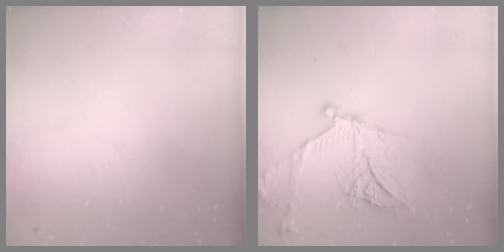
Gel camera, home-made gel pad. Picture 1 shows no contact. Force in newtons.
{"total": 18.9, "press": 18.8, "slide": 1.9}